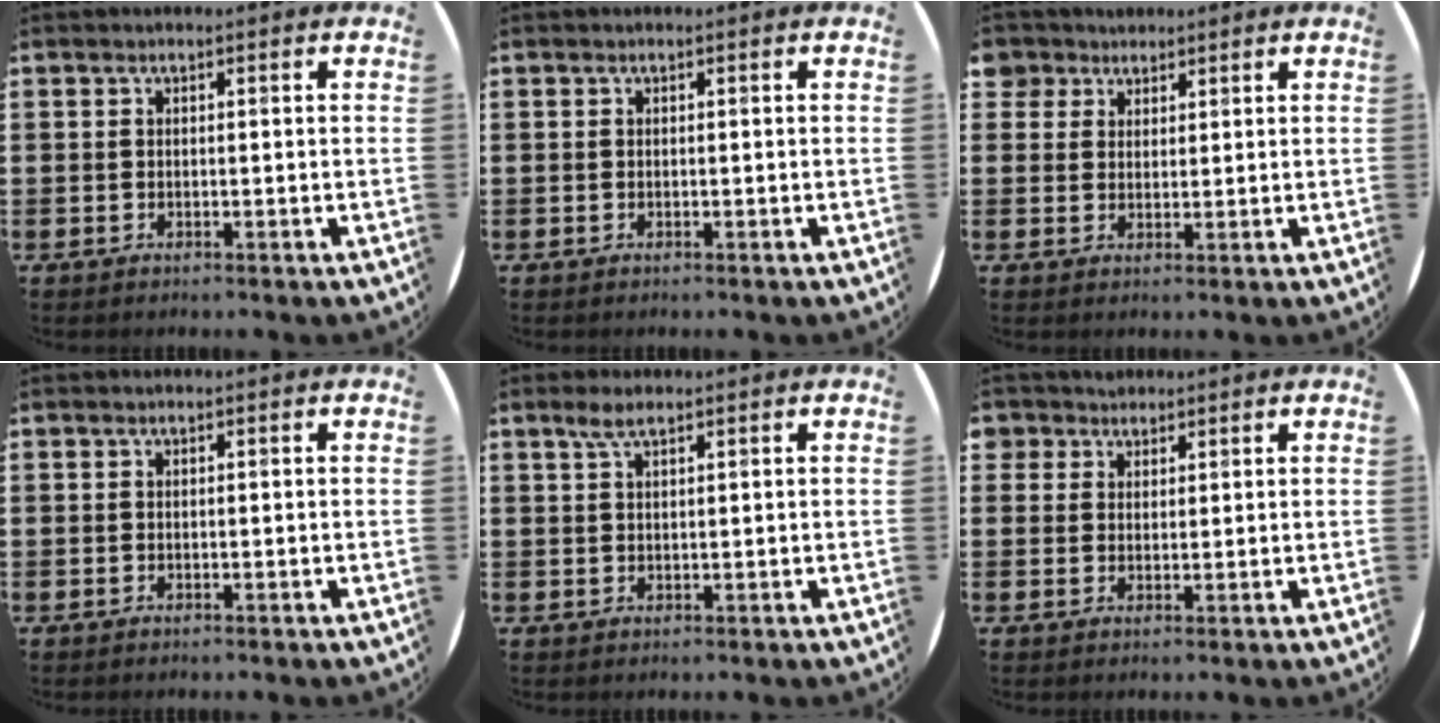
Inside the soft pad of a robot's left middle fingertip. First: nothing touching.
{"total": 0.0}
{"total": 3.2, "force": [2.5, 2.1, -0.1], "torque": [0.000, 0.004, 0.049]}
{"total": 0.0}
{"total": 2.4, "force": [1.7, 0.5, 1.7], "torque": [-0.037, 0.004, 0.029]}
{"total": 2.4, "force": [2.0, 1.4, -0.2], "torque": [-0.004, 0.006, 0.039]}